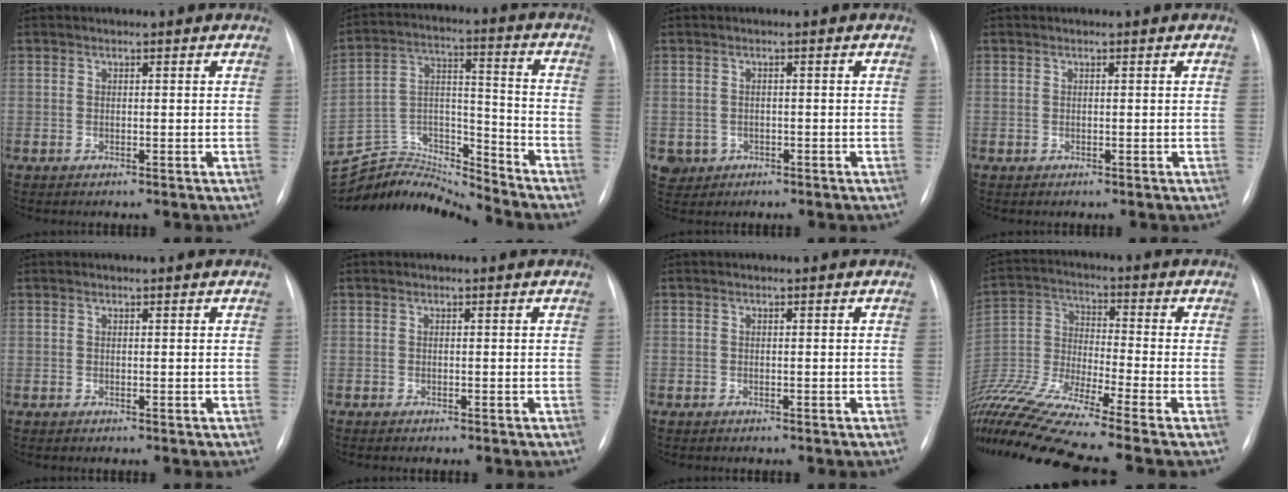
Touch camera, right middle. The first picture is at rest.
{"total": 15.0, "force": [-15.0, 0.0, 0.5], "torque": [-0.009, 0.047, -0.274]}
{"total": 3.3, "force": [-1.3, 3.0, 0.4], "torque": [-0.004, 0.005, -0.016]}
{"total": 0.0}
{"total": 0.0}
{"total": 0.9, "force": [-0.7, 0.1, 0.5], "torque": [-0.011, -0.002, -0.008]}
{"total": 0.5, "force": [-0.4, 0.4, 0.0], "torque": [-0.006, 0.002, -0.006]}
{"total": 18.7, "force": [-15.6, -1.7, 10.1], "torque": [-0.234, -0.023, -0.294]}